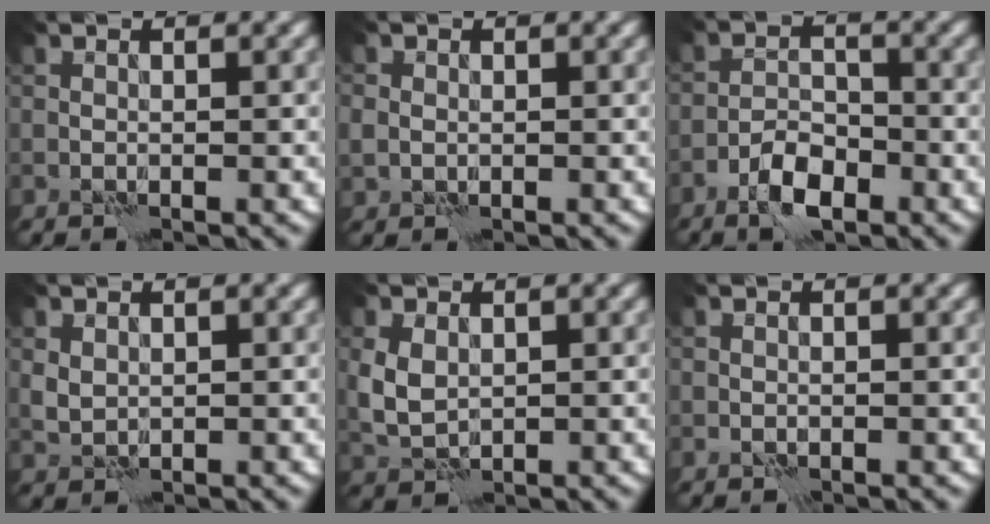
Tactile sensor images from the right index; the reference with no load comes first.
{"total": 1.3, "force": [0.2, 1.3, 0.4], "torque": [-0.008, 0.003, 0.005]}
{"total": 3.9, "force": [-2.5, 1.7, 2.4], "torque": [-0.036, 0.005, -0.051]}
{"total": 1.2, "force": [0.6, 0.9, 0.6], "torque": [-0.017, 0.002, 0.016]}
{"total": 3.0, "force": [0.7, 2.2, 1.9], "torque": [-0.053, 0.001, 0.017]}
{"total": 0.0}